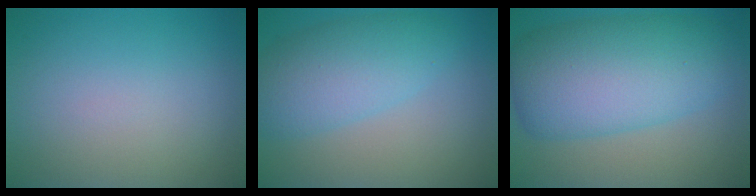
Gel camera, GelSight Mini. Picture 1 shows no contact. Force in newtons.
{"total": 5.4, "press": 5.4, "slide": 0.2}
{"total": 9.9, "press": 9.9, "slide": 0.3}